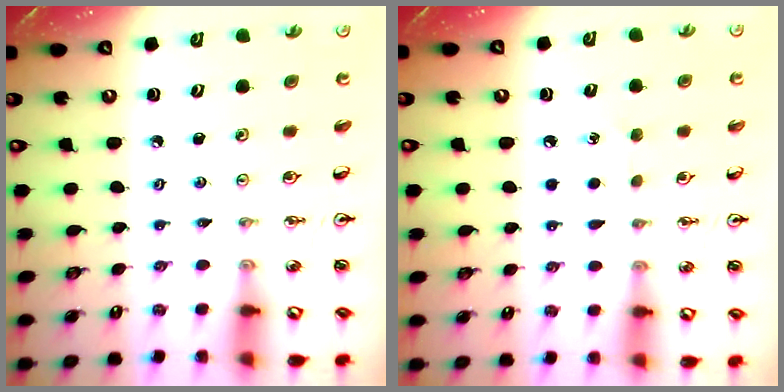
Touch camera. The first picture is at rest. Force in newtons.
{"total": 4.9, "press": 4.9, "slide": 0.5}